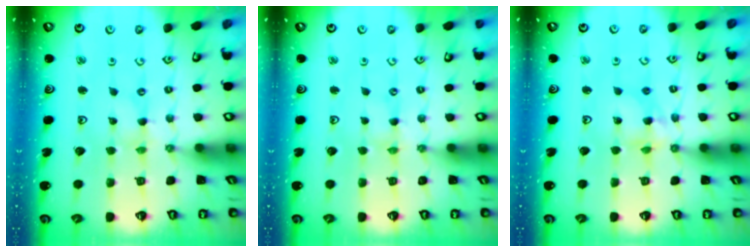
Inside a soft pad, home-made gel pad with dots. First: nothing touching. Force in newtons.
{"total": 0.0}
{"total": 5.4, "press": 5.4, "slide": 0.4}